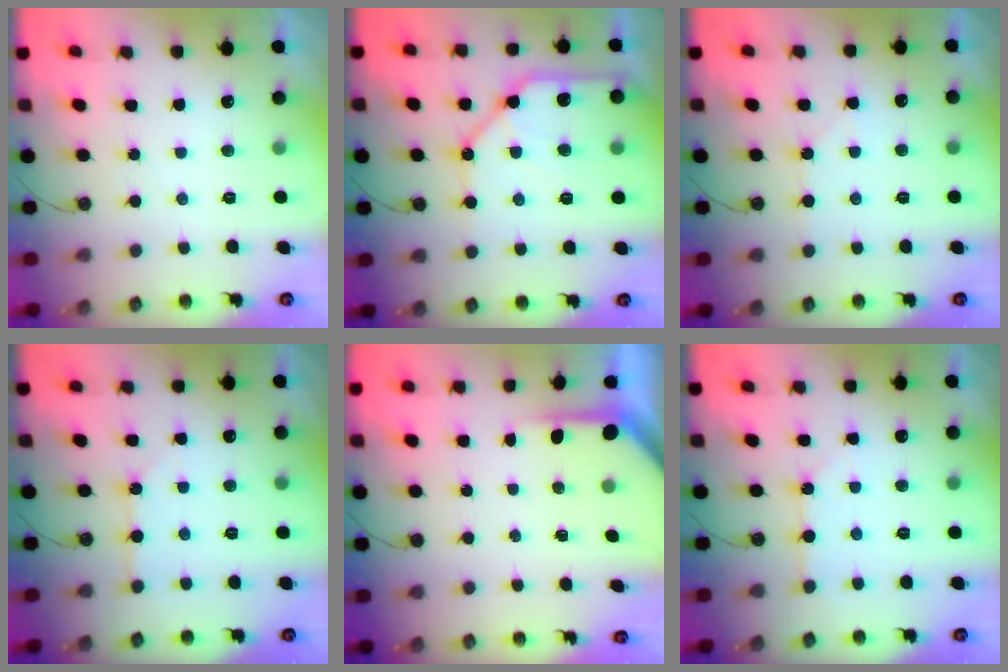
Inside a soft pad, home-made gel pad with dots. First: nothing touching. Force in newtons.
{"total": 13.5, "press": 13.4, "slide": 1.9}
{"total": 4.8, "press": 4.7, "slide": 0.8}
{"total": 1.2, "press": 1.2, "slide": 0.2}
{"total": 3.5, "press": 3.5, "slide": 0.4}
{"total": 2.7, "press": 2.7, "slide": 0.4}